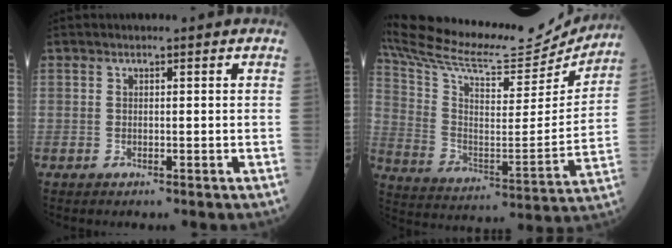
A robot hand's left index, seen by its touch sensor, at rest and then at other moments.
{"total": 28.7, "force": [26.2, 5.7, 10.3], "torque": [-0.206, -0.042, 0.382]}